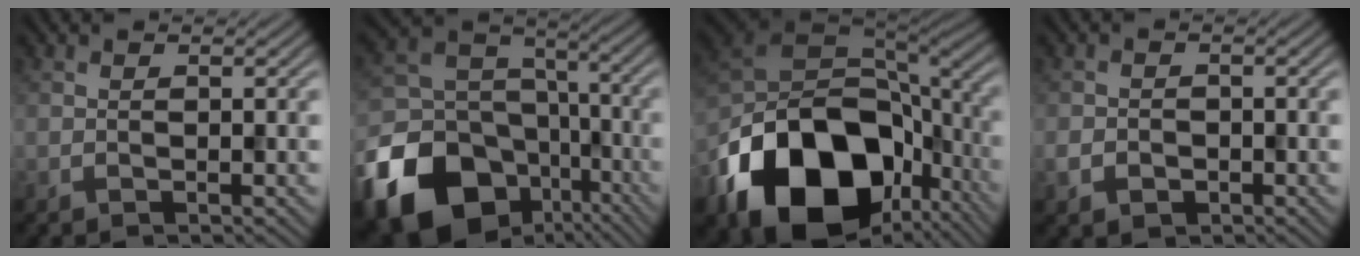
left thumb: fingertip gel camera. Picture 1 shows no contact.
{"total": 22.4, "force": [-11.3, 16.9, 9.5], "torque": [-0.235, -0.084, -0.178]}
{"total": 21.0, "force": [-8.6, 13.6, 13.5], "torque": [-0.293, -0.044, -0.132]}
{"total": 2.5, "force": [-1.1, 2.1, 1.0], "torque": [-0.026, -0.008, -0.025]}